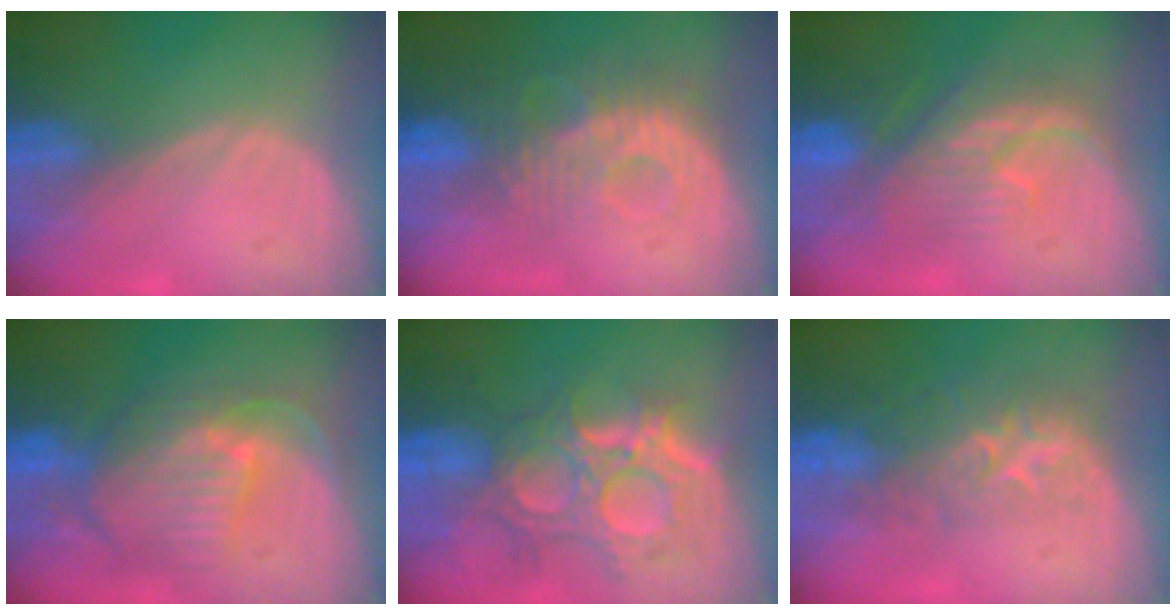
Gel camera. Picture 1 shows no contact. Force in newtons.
{"total": 9.2, "press": 8.1, "slide": 4.4}
{"total": 7.9, "press": 7.9, "slide": 1.1}
{"total": 10.5, "press": 9.3, "slide": 4.8}
{"total": 11.9, "press": 10.7, "slide": 5.2}
{"total": 8.2, "press": 7.4, "slide": 3.7}